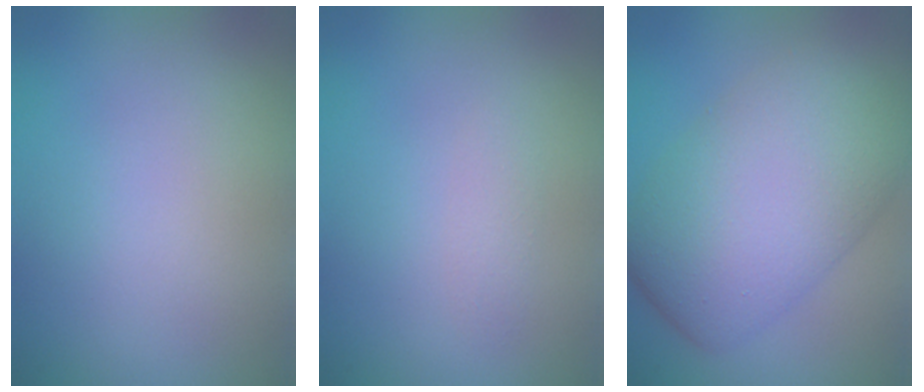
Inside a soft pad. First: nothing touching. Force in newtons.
{"total": 0.8, "press": 0.8, "slide": 0.0}
{"total": 10.6, "press": 10.6, "slide": 0.4}